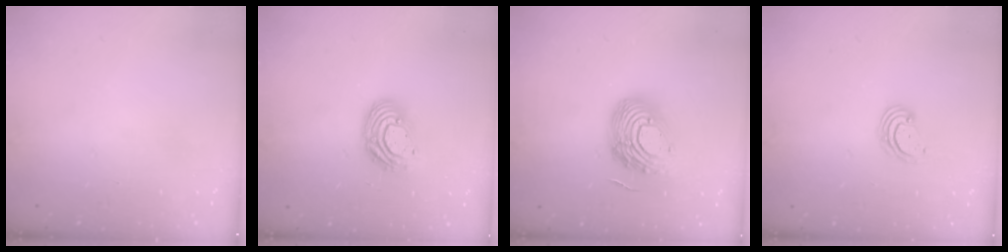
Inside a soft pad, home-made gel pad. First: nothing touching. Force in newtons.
{"total": 10.5, "press": 10.4, "slide": 0.8}
{"total": 15.8, "press": 15.8, "slide": 1.1}
{"total": 3.3, "press": 3.3, "slide": 0.5}